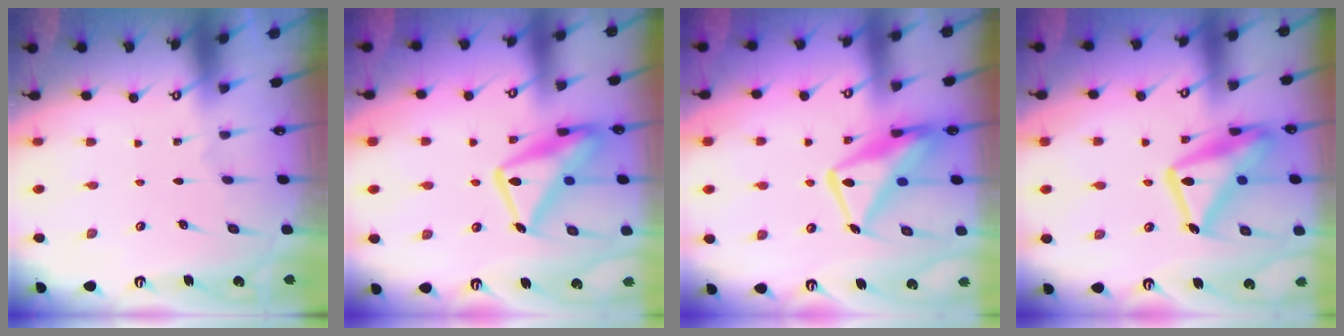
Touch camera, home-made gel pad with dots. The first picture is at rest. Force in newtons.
{"total": 18.6, "press": 18.5, "slide": 1.3}
{"total": 17.1, "press": 17.1, "slide": 1.7}
{"total": 22.2, "press": 22.2, "slide": 1.6}